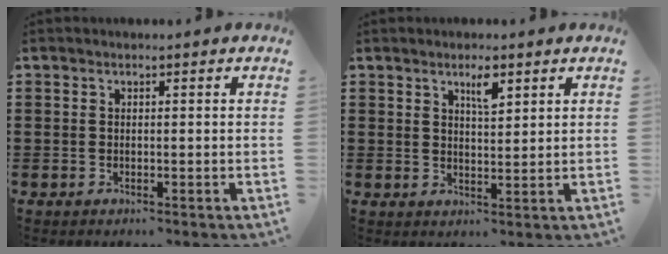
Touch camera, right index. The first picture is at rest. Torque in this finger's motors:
{"motor_torque": [0.05, 0.00, 0.05, 0.04]}